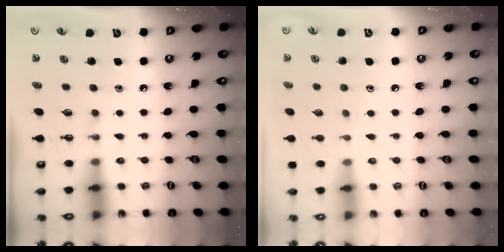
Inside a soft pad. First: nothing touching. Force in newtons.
{"total": 5.0, "press": 5.0, "slide": 0.6}